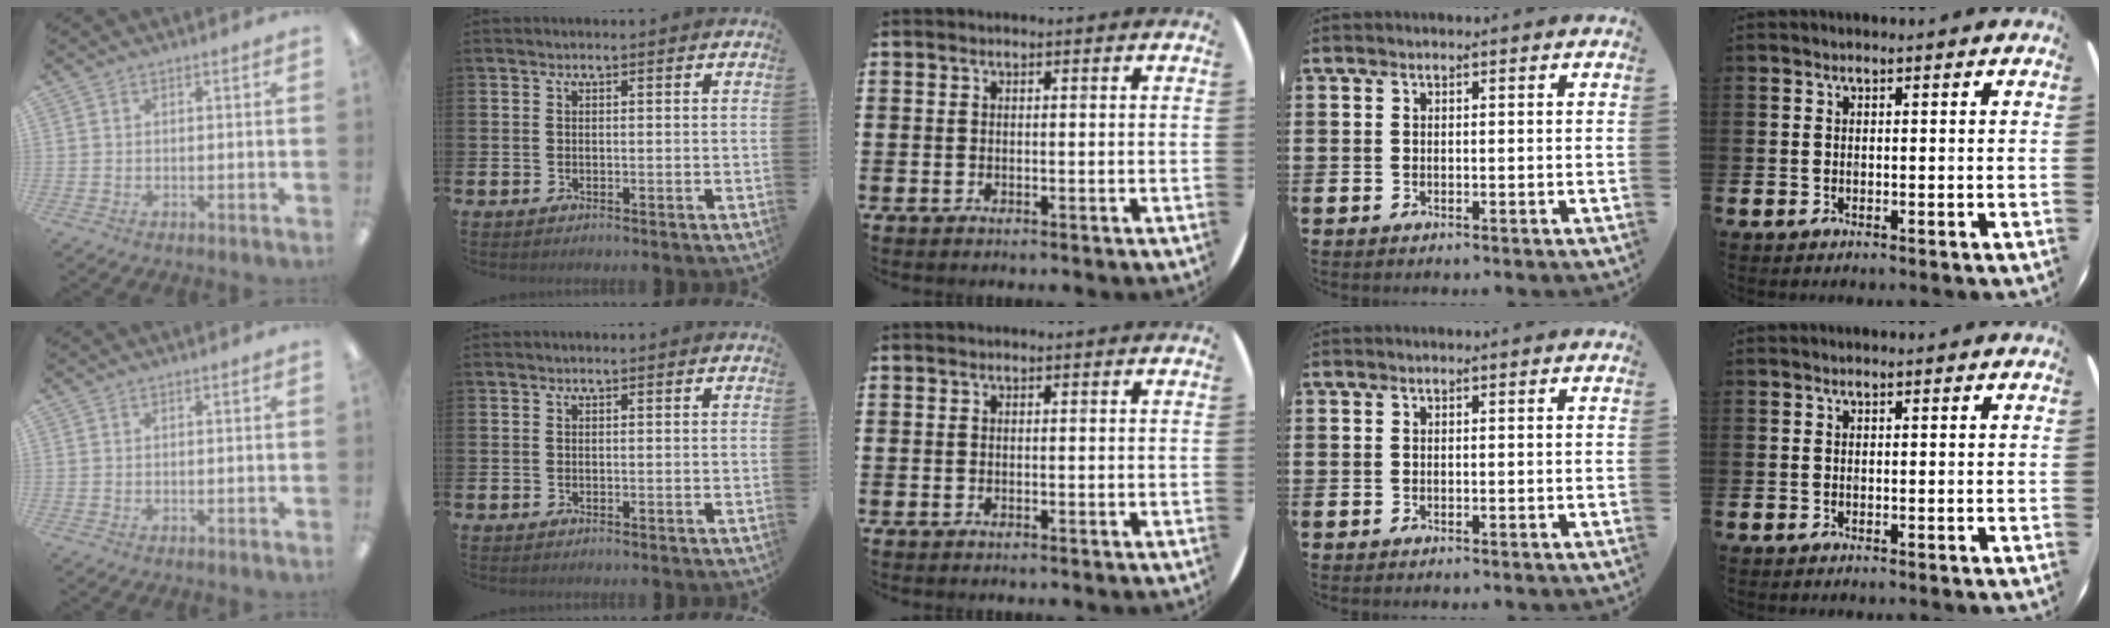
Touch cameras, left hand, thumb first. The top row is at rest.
{}